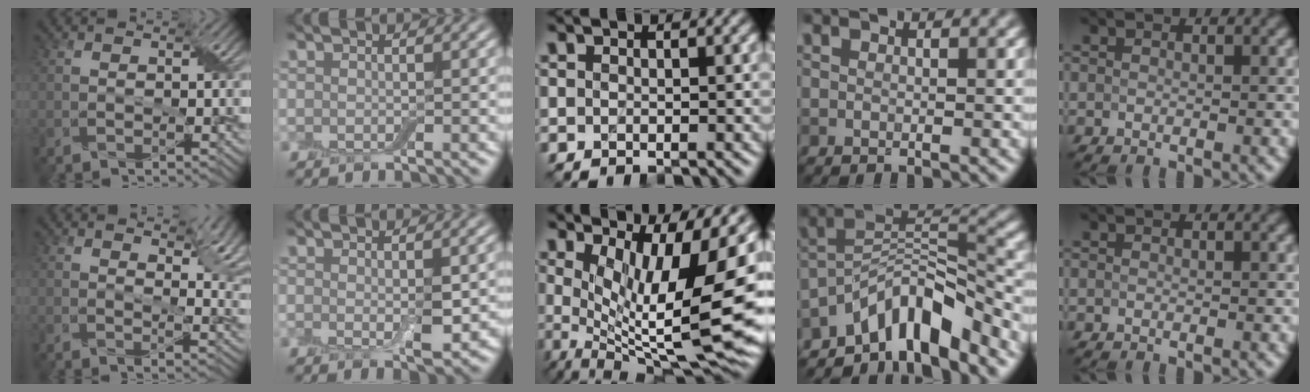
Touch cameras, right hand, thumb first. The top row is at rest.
{"thumb": {"total": 8.4, "force": [4.5, 3.3, 6.3], "torque": [-0.089, -0.001, 0.076]}, "index": {"total": 3.1, "force": [-0.2, 0.9, 3.0], "torque": [-0.048, -0.008, 0.001]}, "middle": {"total": 14.4, "force": [1.8, 4.0, 13.7], "torque": [-0.201, -0.015, 0.039]}, "ring": {"total": 8.7, "force": [-6.3, 2.9, 5.3], "torque": [-0.071, 0.006, -0.125]}}